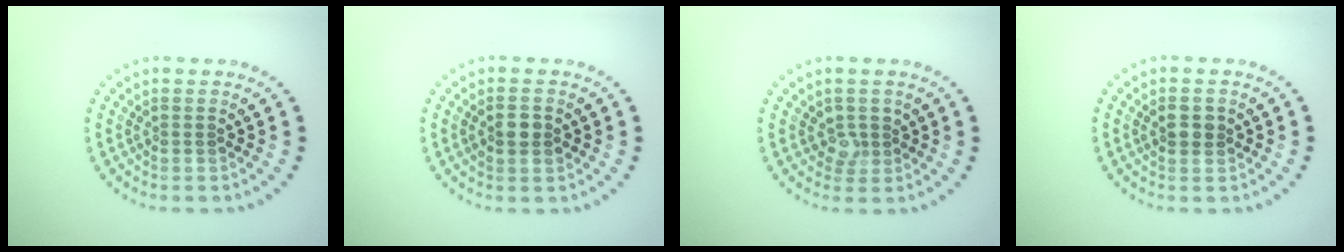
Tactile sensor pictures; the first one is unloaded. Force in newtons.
{"total": 2.3, "press": 2.3, "slide": 0.0}
{"total": 1.7, "press": 1.4, "slide": 1.0}
{"total": 1.8, "press": 1.7, "slide": 0.7}